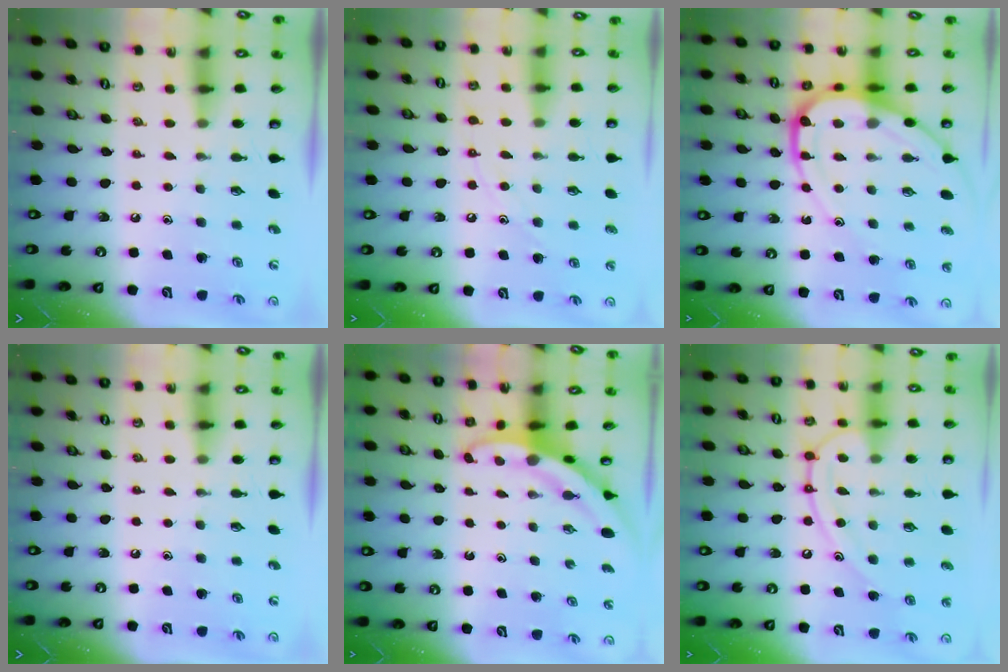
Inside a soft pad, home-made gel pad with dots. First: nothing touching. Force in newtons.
{"total": 7.5, "press": 7.5, "slide": 0.7}
{"total": 14.0, "press": 13.9, "slide": 1.5}
{"total": 0.0}
{"total": 3.2, "press": 3.2, "slide": 0.3}
{"total": 16.0, "press": 16.0, "slide": 1.5}